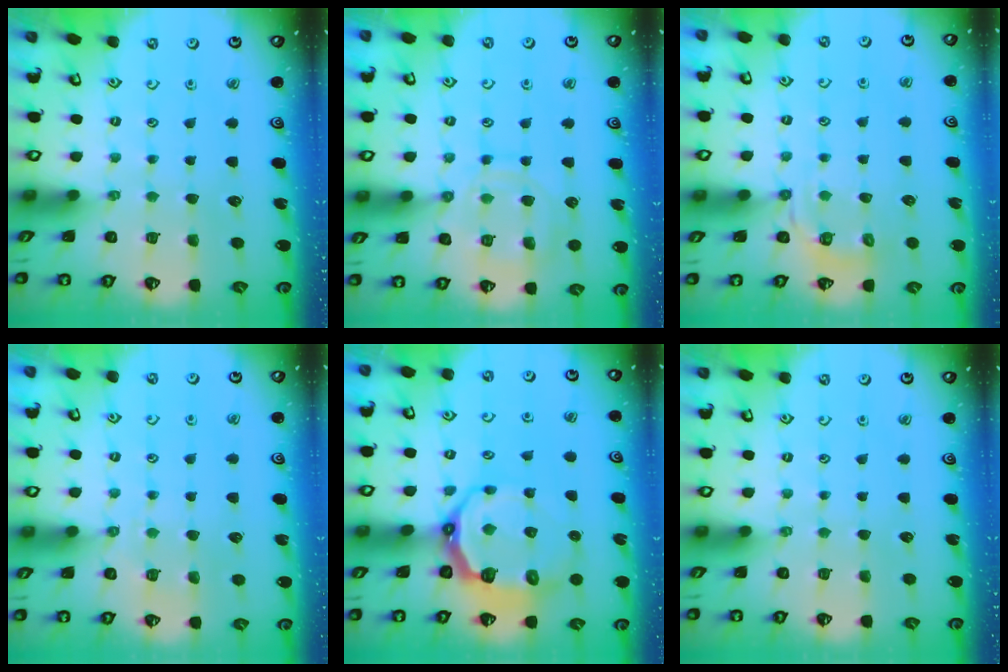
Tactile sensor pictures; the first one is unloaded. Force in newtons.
{"total": 12.9, "press": 12.8, "slide": 1.1}
{"total": 6.3, "press": 6.0, "slide": 1.9}
{"total": 2.9, "press": 2.8, "slide": 0.6}
{"total": 10.0, "press": 8.7, "slide": 5.0}
{"total": 0.0}